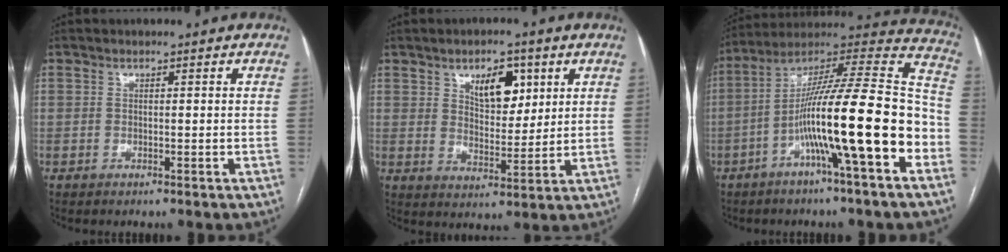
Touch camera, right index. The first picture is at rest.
{"total": 7.6, "force": [3.6, 3.7, 5.6], "torque": [-0.086, 0.002, 0.063]}
{"total": 21.3, "force": [-6.9, 0.8, 20.1], "torque": [-0.303, 0.013, -0.120]}